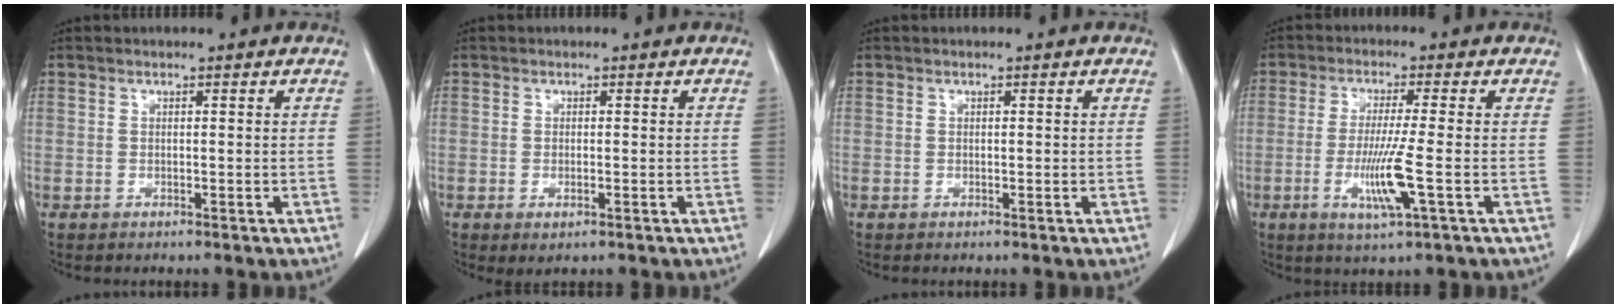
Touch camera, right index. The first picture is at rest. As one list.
[{"total": 1.8, "force": [-0.7, 0.6, 1.5], "torque": [-0.023, -0.004, -0.005]}, {"total": 0.0}, {"total": 7.5, "force": [-2.1, -0.6, 7.2], "torque": [-0.141, -0.021, -0.040]}]